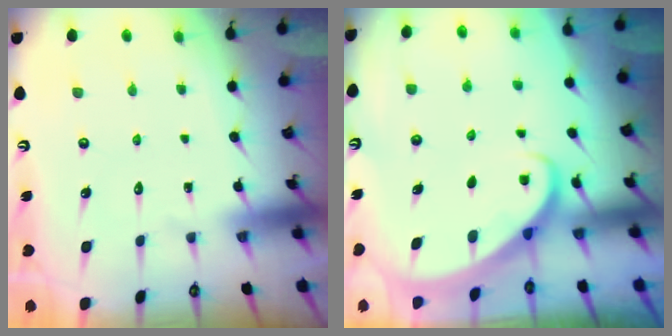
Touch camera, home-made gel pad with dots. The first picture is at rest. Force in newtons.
{"total": 2.7, "press": 2.7, "slide": 0.2}